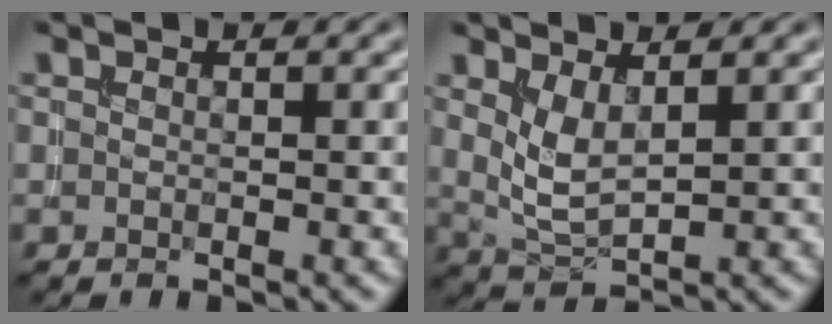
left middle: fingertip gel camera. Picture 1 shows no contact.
{"total": 3.0, "force": [1.2, 1.2, 2.5], "torque": [-0.060, -0.011, 0.031]}